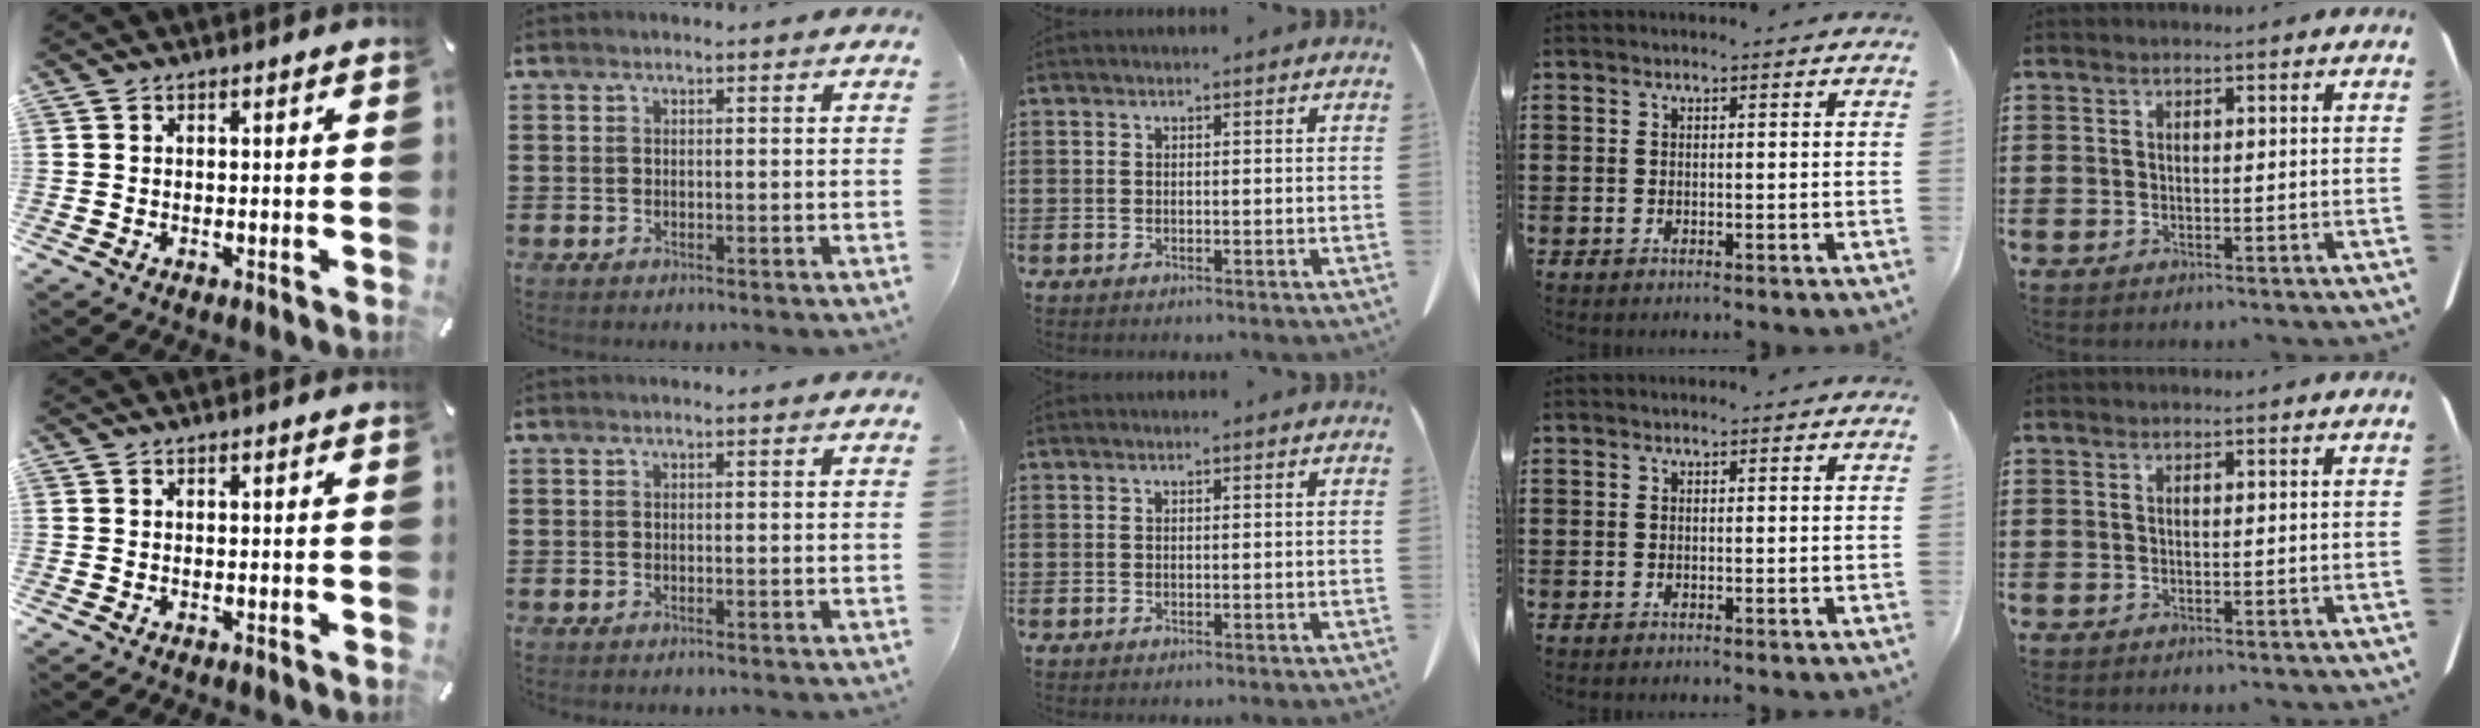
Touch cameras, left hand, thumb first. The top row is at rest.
{}